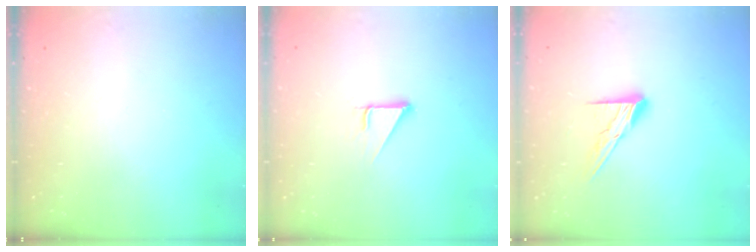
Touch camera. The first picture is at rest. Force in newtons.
{"total": 2.9, "press": 2.9, "slide": 0.1}
{"total": 9.8, "press": 9.8, "slide": 0.5}